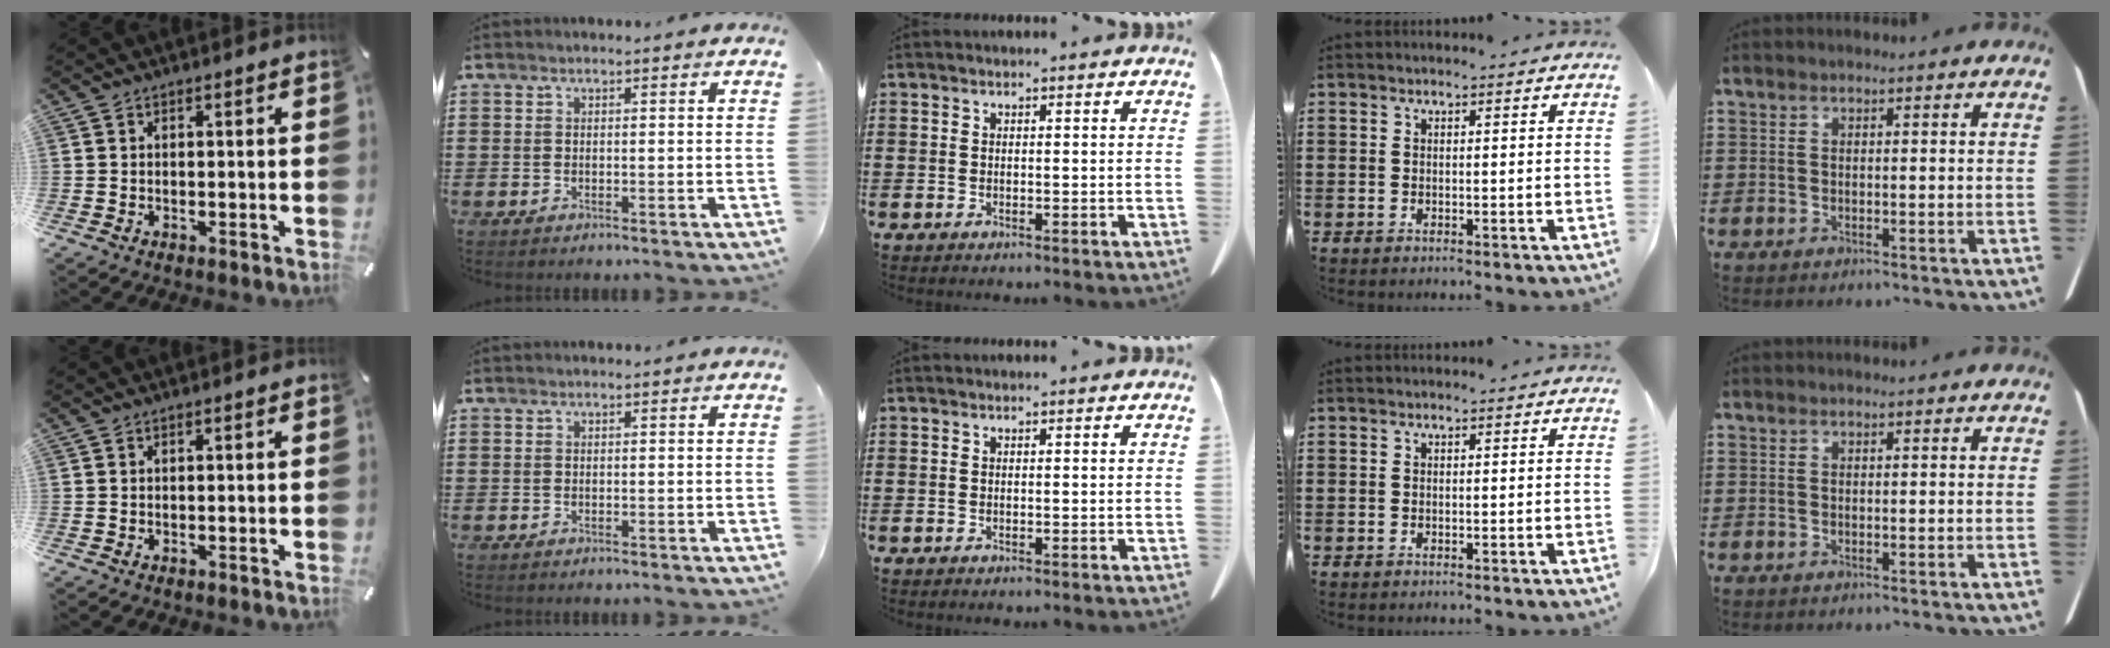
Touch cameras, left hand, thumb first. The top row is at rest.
{}